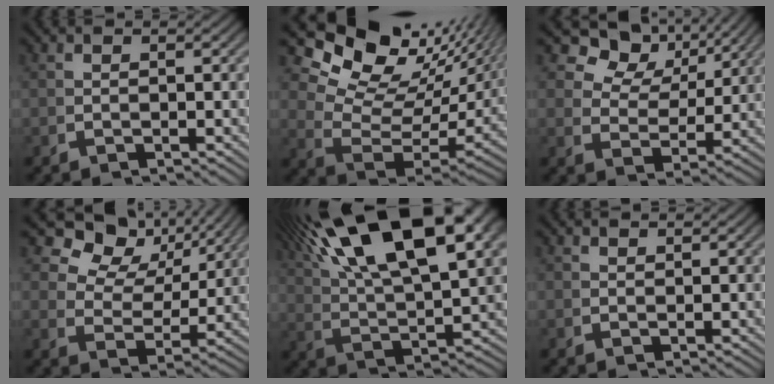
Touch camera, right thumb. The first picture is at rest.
{"total": 11.8, "force": [4.1, 7.1, 8.5], "torque": [-0.156, -0.009, 0.071]}
{"total": 6.5, "force": [3.5, 4.0, 3.7], "torque": [-0.077, -0.007, 0.059]}
{"total": 8.0, "force": [4.1, 5.0, 4.7], "torque": [-0.083, 0.001, 0.063]}
{"total": 15.1, "force": [6.2, 7.6, 11.5], "torque": [-0.200, 0.007, 0.102]}
{"total": 1.1, "force": [1.1, -0.1, 0.0], "torque": [0.008, 0.004, 0.021]}